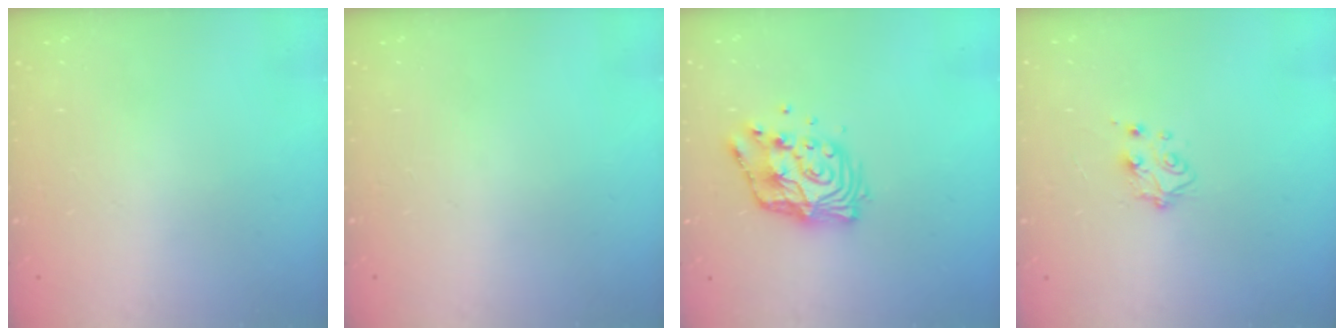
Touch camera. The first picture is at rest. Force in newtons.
{"total": 0.0}
{"total": 12.3, "press": 12.3, "slide": 1.1}
{"total": 4.8, "press": 4.8, "slide": 0.4}